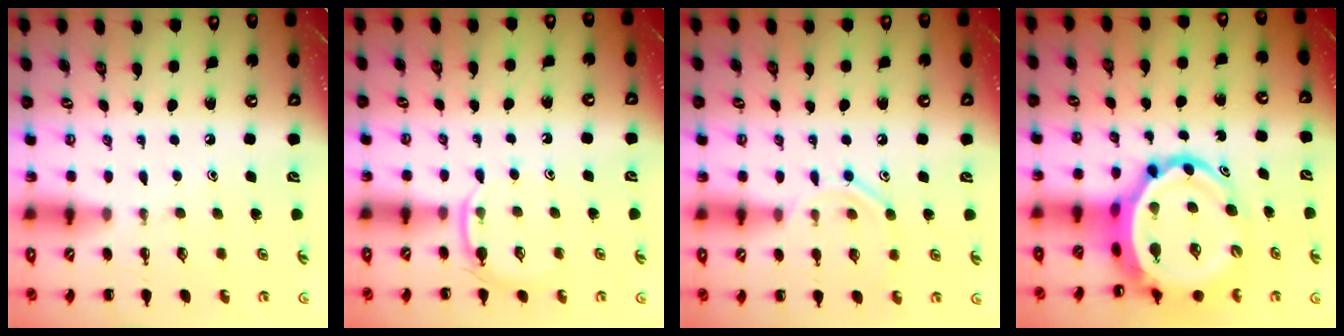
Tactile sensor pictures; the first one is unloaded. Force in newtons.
{"total": 5.3, "press": 5.1, "slide": 1.5}
{"total": 8.5, "press": 8.3, "slide": 1.6}
{"total": 9.1, "press": 8.7, "slide": 2.5}